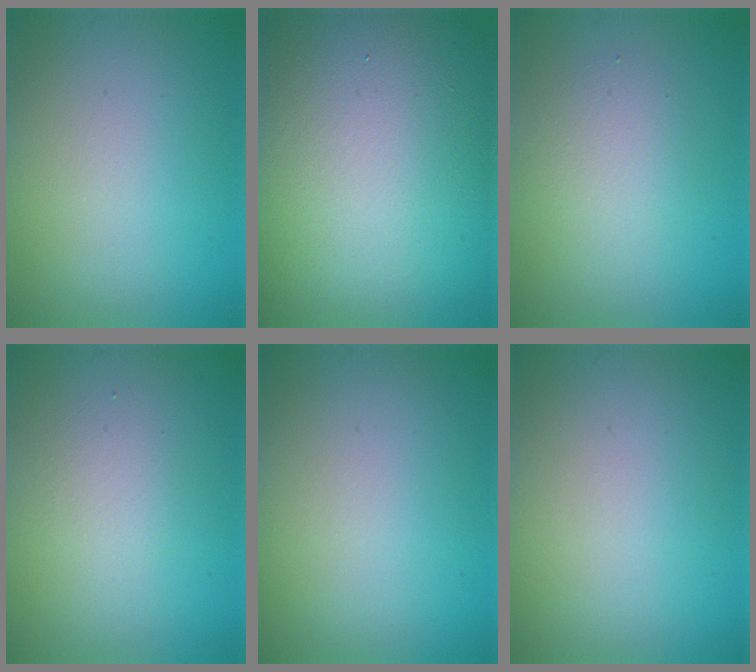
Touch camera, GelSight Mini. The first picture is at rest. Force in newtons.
{"total": 19.7, "press": 19.7, "slide": 1.2}
{"total": 2.4, "press": 2.4, "slide": 0.3}
{"total": 1.6, "press": 1.6, "slide": 0.3}
{"total": 0.0}
{"total": 0.0}